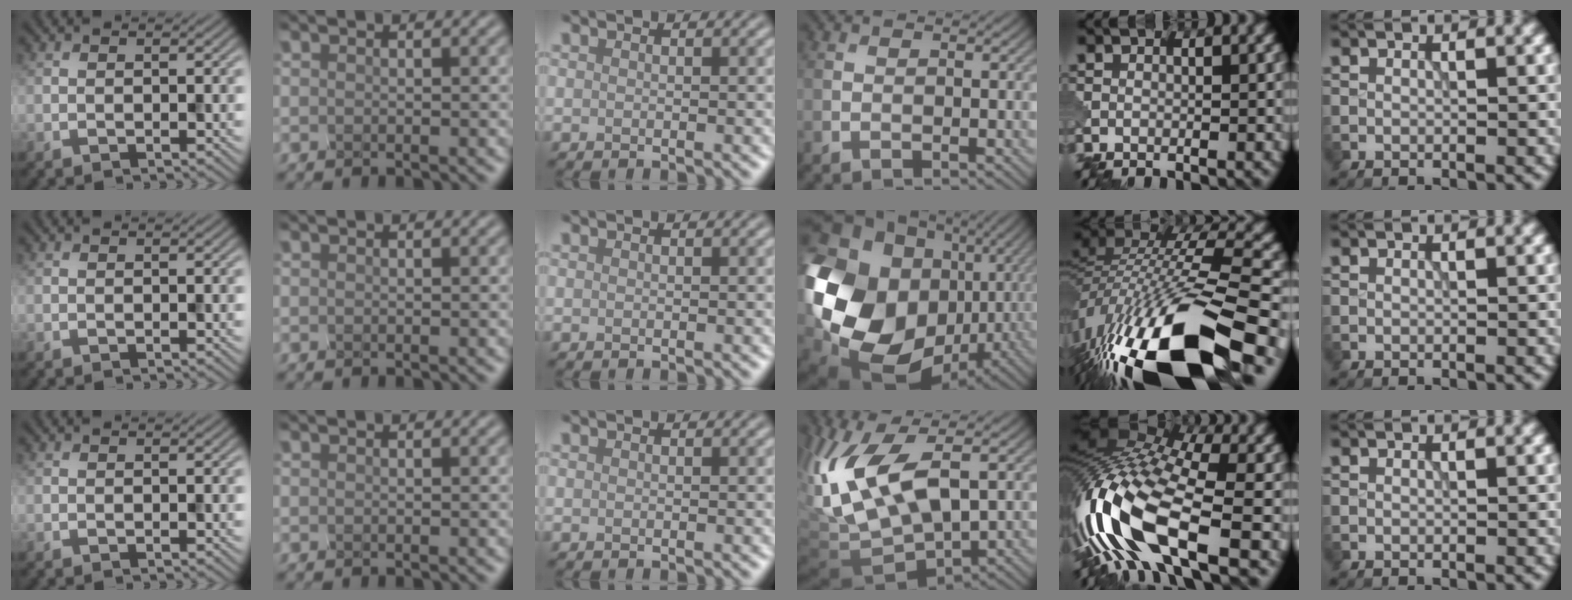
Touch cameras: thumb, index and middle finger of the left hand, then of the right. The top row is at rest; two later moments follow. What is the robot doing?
{"motion": "squeeze", "object": "hand grip exerciser"}